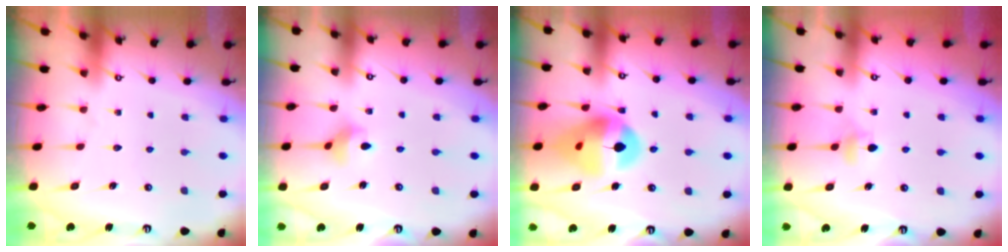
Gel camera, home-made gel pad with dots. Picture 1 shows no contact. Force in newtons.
{"total": 3.9, "press": 3.9, "slide": 0.6}
{"total": 15.0, "press": 14.9, "slide": 2.0}
{"total": 3.8, "press": 3.7, "slide": 0.7}